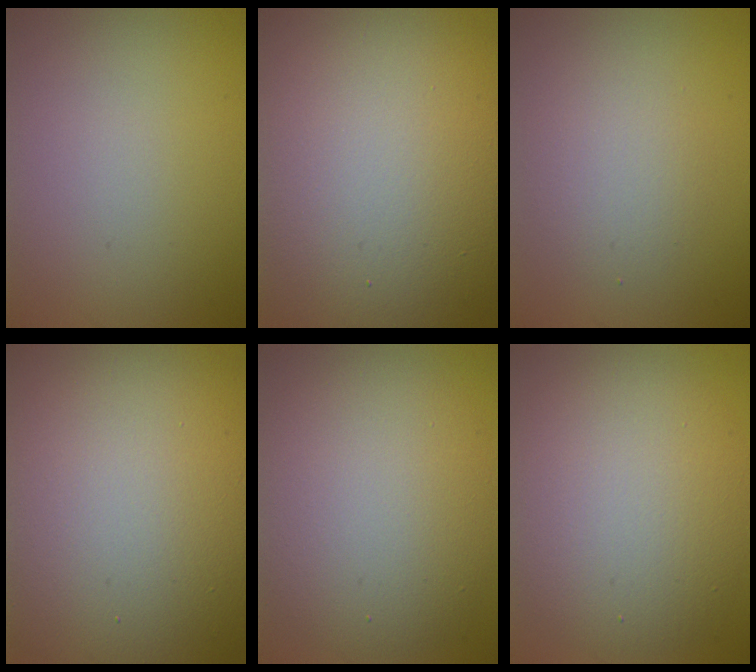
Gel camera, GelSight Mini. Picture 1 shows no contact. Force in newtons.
{"total": 18.3, "press": 18.2, "slide": 0.8}
{"total": 2.3, "press": 2.3, "slide": 0.2}
{"total": 20.5, "press": 20.4, "slide": 1.2}
{"total": 8.8, "press": 8.8, "slide": 0.6}
{"total": 8.8, "press": 8.8, "slide": 0.7}